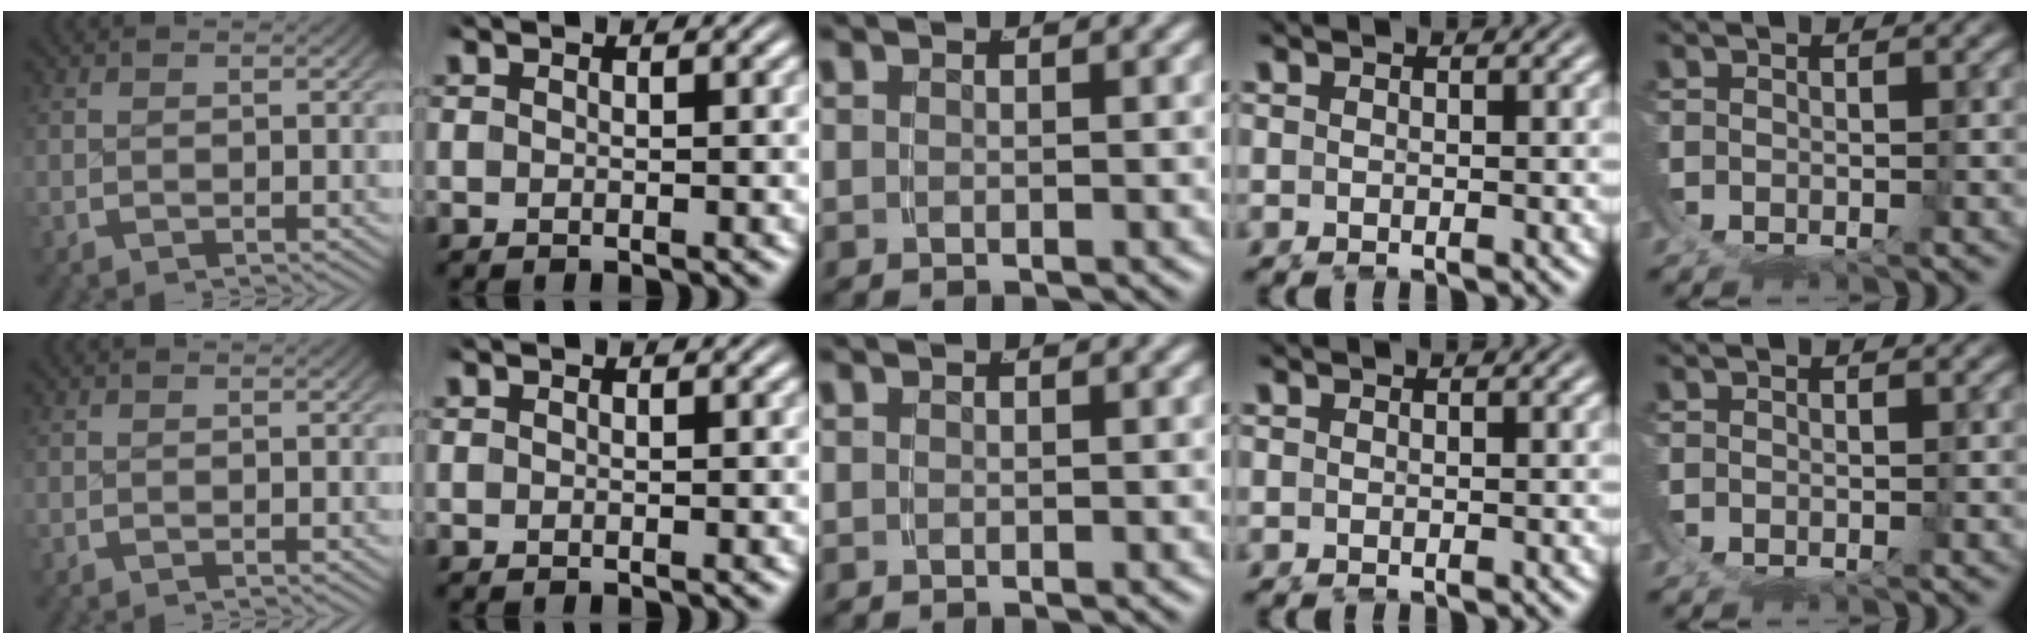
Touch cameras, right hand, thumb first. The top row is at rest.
{}